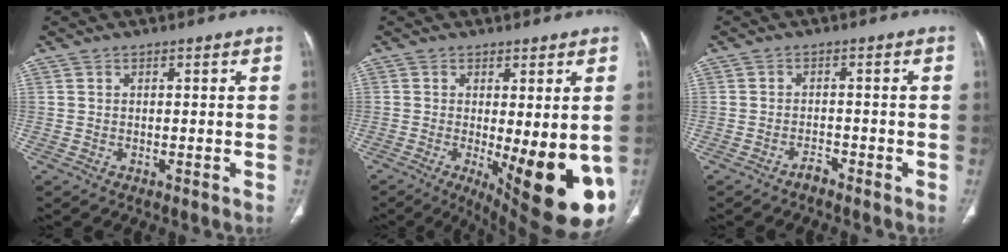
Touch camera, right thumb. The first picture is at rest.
{"total": 16.6, "force": [-4.0, 5.1, 15.3], "torque": [-0.160, -0.024, -0.033]}
{"total": 1.6, "force": [-1.5, 0.4, 0.5], "torque": [-0.009, 0.007, -0.026]}